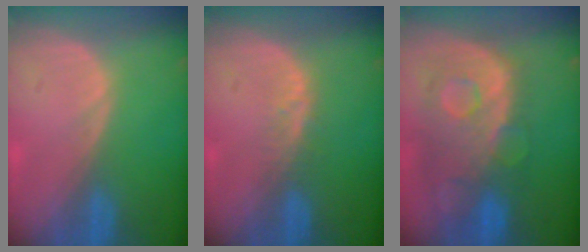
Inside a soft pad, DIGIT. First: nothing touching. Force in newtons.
{"total": 2.1, "press": 2.1, "slide": 0.2}
{"total": 11.3, "press": 9.8, "slide": 5.7}